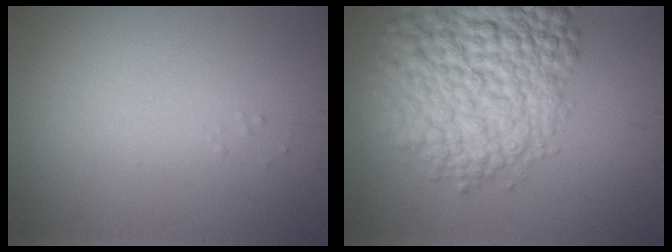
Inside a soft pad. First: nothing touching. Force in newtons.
{"total": 10.3, "press": 10.3, "slide": 0.4}